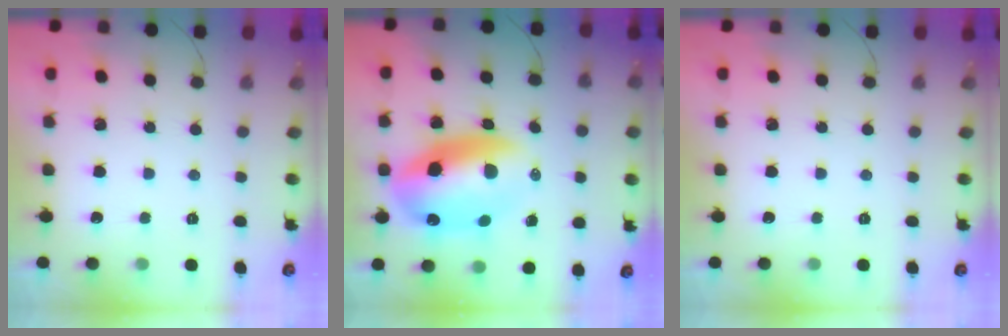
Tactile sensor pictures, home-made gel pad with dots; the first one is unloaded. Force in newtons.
{"total": 17.0, "press": 16.4, "slide": 4.3}
{"total": 0.0}